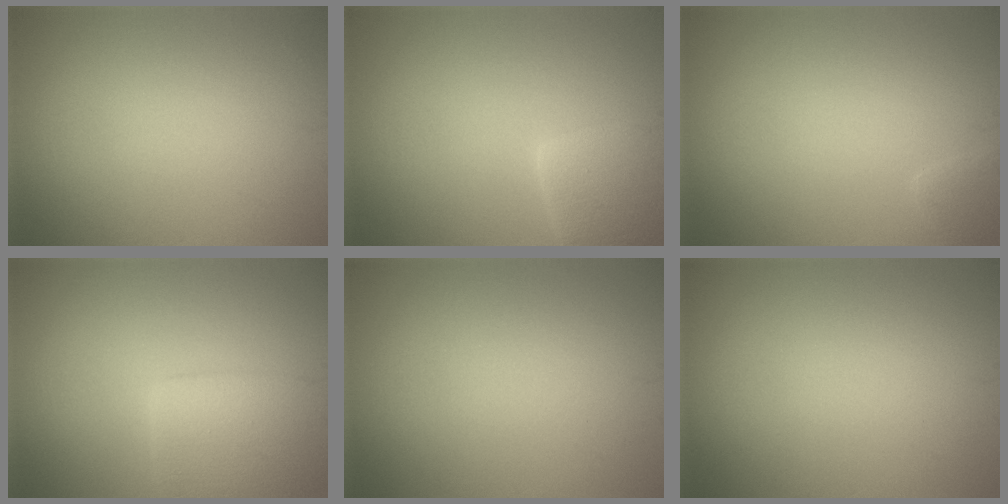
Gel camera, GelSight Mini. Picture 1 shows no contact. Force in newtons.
{"total": 5.0, "press": 5.0, "slide": 0.3}
{"total": 1.0, "press": 1.0, "slide": 0.1}
{"total": 4.4, "press": 4.4, "slide": 0.2}
{"total": 0.0}
{"total": 0.0}